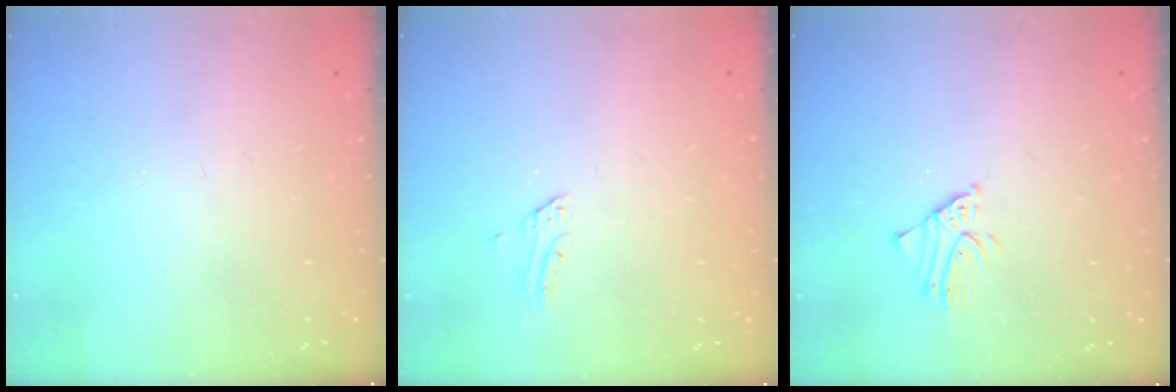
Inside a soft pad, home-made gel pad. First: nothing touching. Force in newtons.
{"total": 1.4, "press": 1.4, "slide": 0.1}
{"total": 2.2, "press": 2.2, "slide": 0.1}